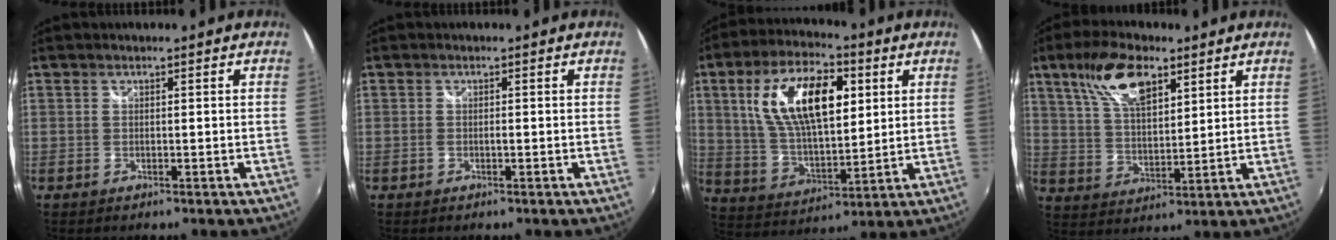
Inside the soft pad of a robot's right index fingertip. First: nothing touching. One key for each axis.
{"total": 0.6, "fx": -0.2, "fy": 0.2, "fz": 0.6, "tx": -0.010, "ty": -0.001, "tz": -0.006}
{"total": 18.3, "fx": 5.6, "fy": 8.4, "fz": 15.3, "tx": -0.285, "ty": 0.020, "tz": 0.108}
{"total": 12.0, "fx": 6.8, "fy": 5.0, "fz": 8.5, "tx": -0.161, "ty": 0.020, "tz": 0.130}